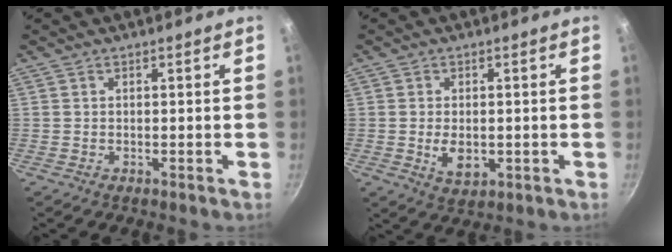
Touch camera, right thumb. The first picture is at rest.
{"total": 4.3, "force": [-0.6, 2.6, 3.3], "torque": [-0.053, -0.009, -0.002]}